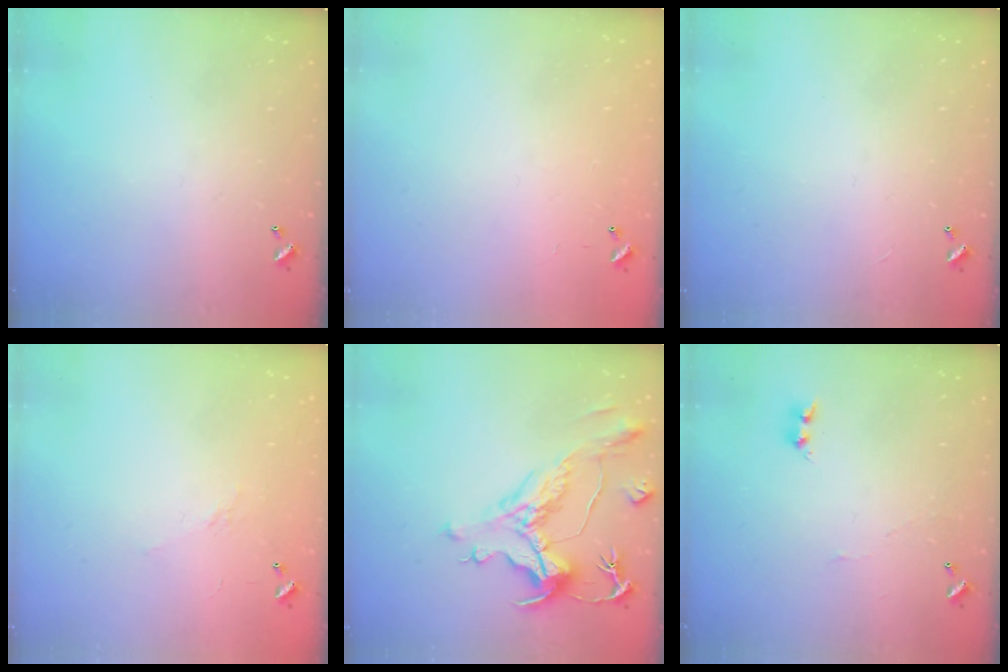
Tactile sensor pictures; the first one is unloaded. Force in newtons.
{"total": 8.5, "press": 8.4, "slide": 0.5}
{"total": 2.8, "press": 2.8, "slide": 0.3}
{"total": 6.2, "press": 6.2, "slide": 0.8}
{"total": 1.6, "press": 0.6, "slide": 1.5}
{"total": 4.2, "press": 4.2, "slide": 0.5}